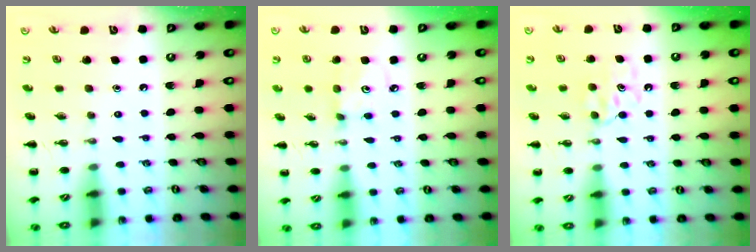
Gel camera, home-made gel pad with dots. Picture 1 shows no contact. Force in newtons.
{"total": 4.2, "press": 4.1, "slide": 1.0}
{"total": 5.8, "press": 5.6, "slide": 1.6}